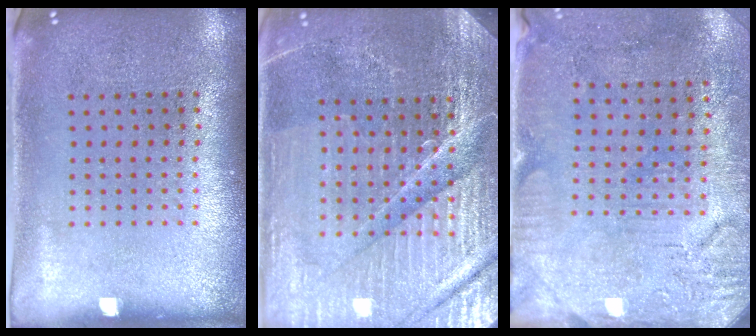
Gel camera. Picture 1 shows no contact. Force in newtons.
{"total": 5.2, "press": 4.9, "slide": 1.9}
{"total": 3.1, "press": 2.6, "slide": 1.6}